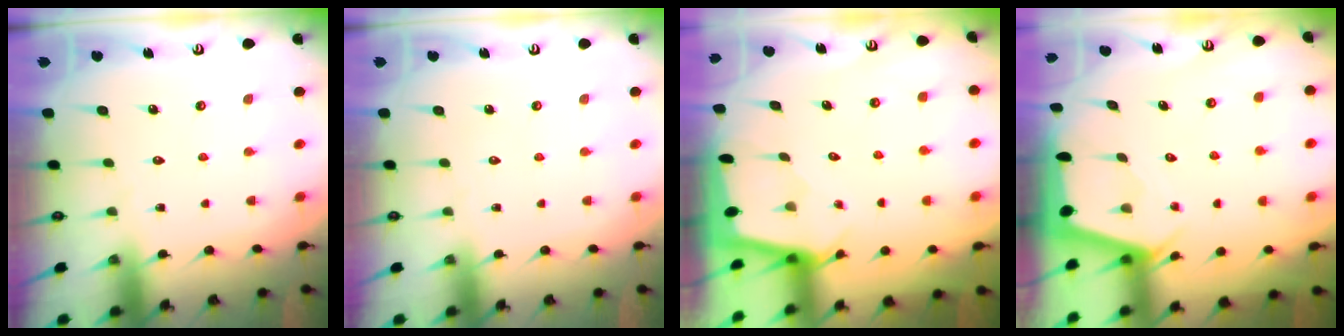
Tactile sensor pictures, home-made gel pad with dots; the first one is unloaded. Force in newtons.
{"total": 0.0}
{"total": 1.6, "press": 1.6, "slide": 0.2}
{"total": 2.4, "press": 2.4, "slide": 0.3}